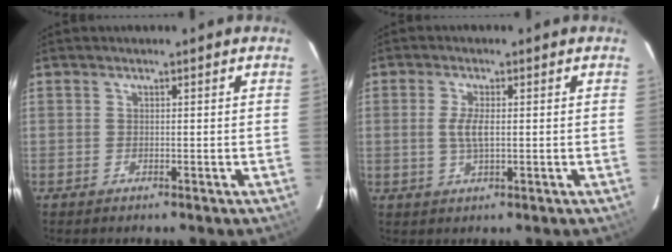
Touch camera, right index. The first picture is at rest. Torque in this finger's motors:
{"motor_torque": [0.58, -0.17, 0.44, 0.10]}